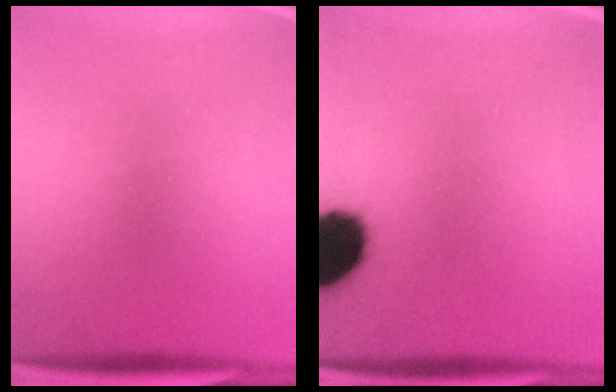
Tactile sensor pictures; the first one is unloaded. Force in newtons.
{"total": 15.7}